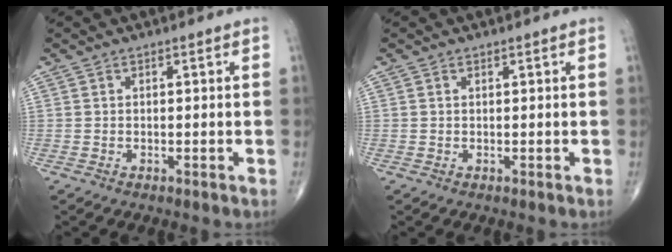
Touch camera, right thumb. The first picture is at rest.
{"total": 0.0}